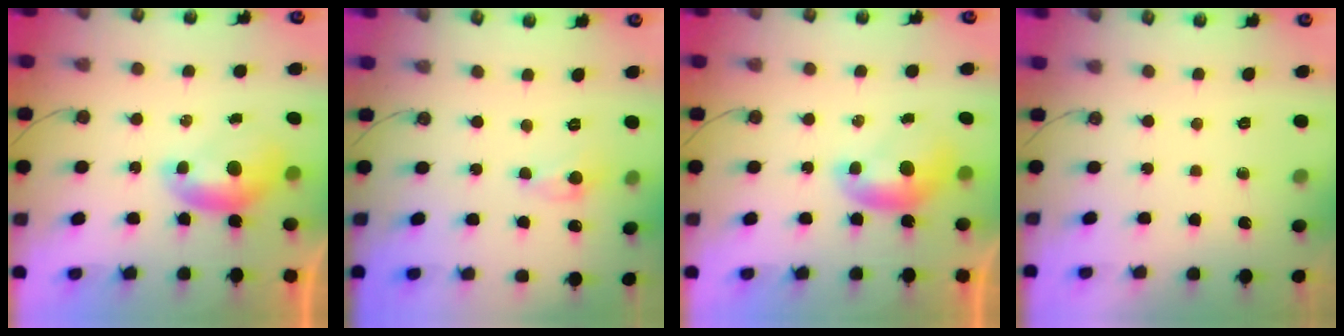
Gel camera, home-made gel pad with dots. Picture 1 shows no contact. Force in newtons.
{"total": 0.0}
{"total": 0.0}
{"total": 0.0}